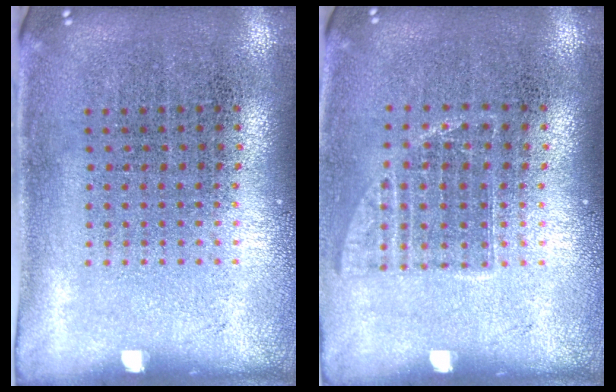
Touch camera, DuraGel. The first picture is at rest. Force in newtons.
{"total": 1.0, "press": 0.8, "slide": 0.6}